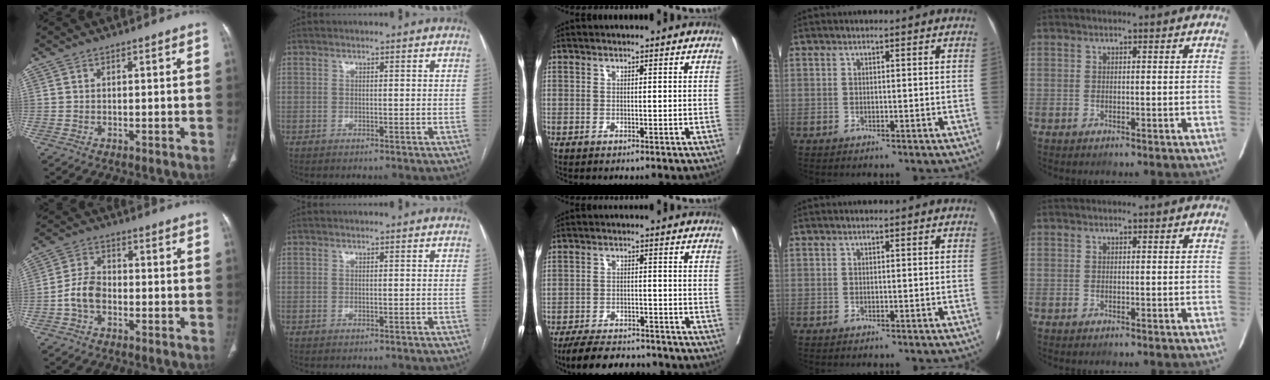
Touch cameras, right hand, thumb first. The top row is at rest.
{"thumb": {"total": 5.6, "force": [-1.9, 3.7, 3.7], "torque": [-0.068, 0.021, -0.044]}, "middle": {"total": 10.0, "force": [-9.0, 2.6, 3.3], "torque": [-0.049, -0.002, -0.134]}}